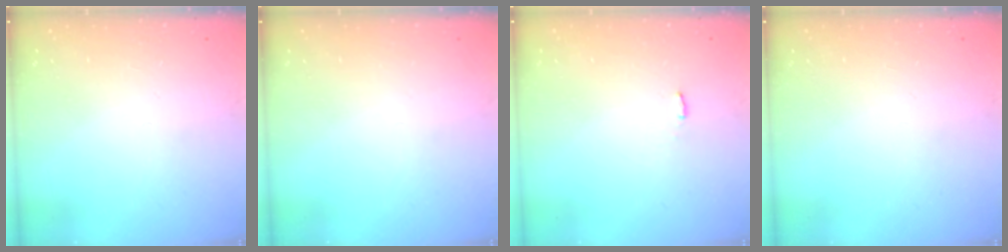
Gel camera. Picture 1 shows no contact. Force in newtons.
{"total": 0.0}
{"total": 2.3, "press": 2.3, "slide": 0.4}
{"total": 0.0}